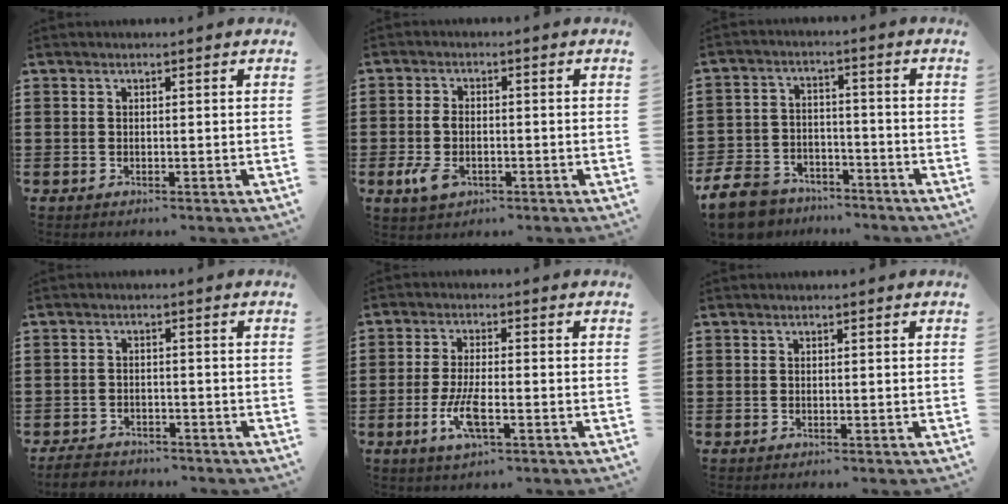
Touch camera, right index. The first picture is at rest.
{"total": 4.3, "force": [-1.2, 2.5, 3.3], "torque": [-0.089, -0.008, -0.029]}
{"total": 8.5, "force": [-7.7, 2.8, 2.3], "torque": [-0.067, 0.021, -0.155]}
{"total": 3.1, "force": [-3.0, 0.7, 0.4], "torque": [-0.017, 0.001, -0.065]}
{"total": 5.7, "force": [-2.2, 1.5, 5.0], "torque": [-0.116, -0.014, -0.045]}
{"total": 0.0}